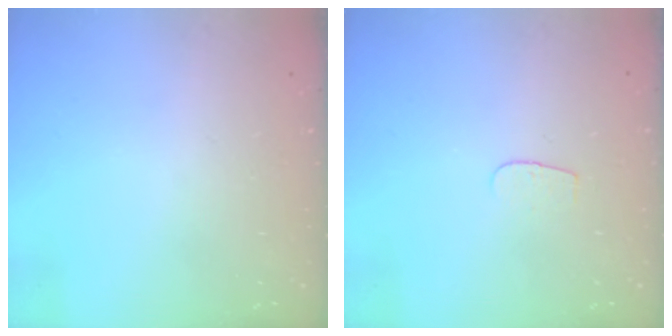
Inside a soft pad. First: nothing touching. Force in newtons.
{"total": 3.7, "press": 3.7, "slide": 0.4}